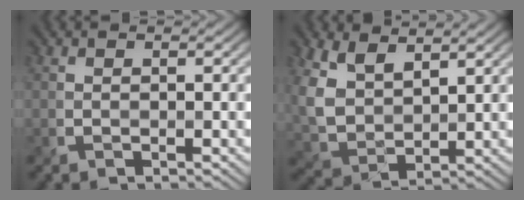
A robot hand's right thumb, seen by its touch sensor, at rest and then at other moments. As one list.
[{"total": 7.4, "force": [4.4, 3.7, 4.5], "torque": [-0.126, 0.000, 0.093]}]